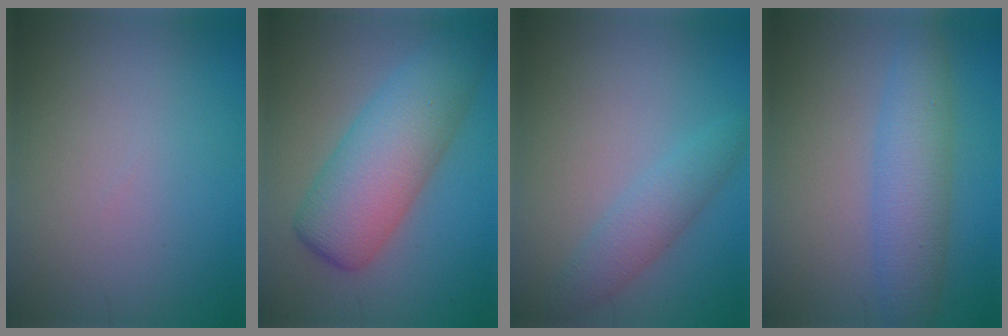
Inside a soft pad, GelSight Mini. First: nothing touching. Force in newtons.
{"total": 7.6, "press": 7.6, "slide": 0.2}
{"total": 2.8, "press": 2.8, "slide": 0.2}
{"total": 4.5, "press": 4.5, "slide": 0.1}